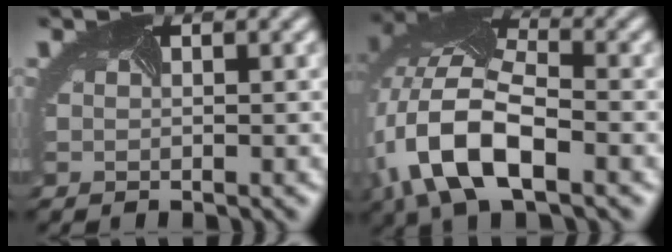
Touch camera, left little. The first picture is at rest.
{"total": 11.2, "force": [-4.5, 5.0, 8.9], "torque": [-0.195, 0.001, -0.084]}